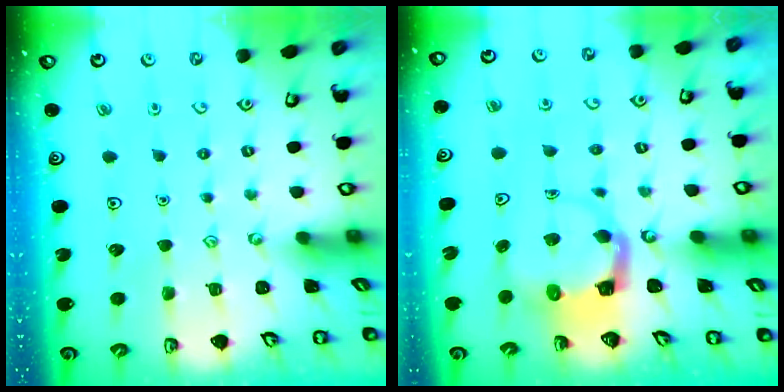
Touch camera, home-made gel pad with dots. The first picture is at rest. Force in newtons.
{"total": 3.6, "press": 3.6, "slide": 0.5}